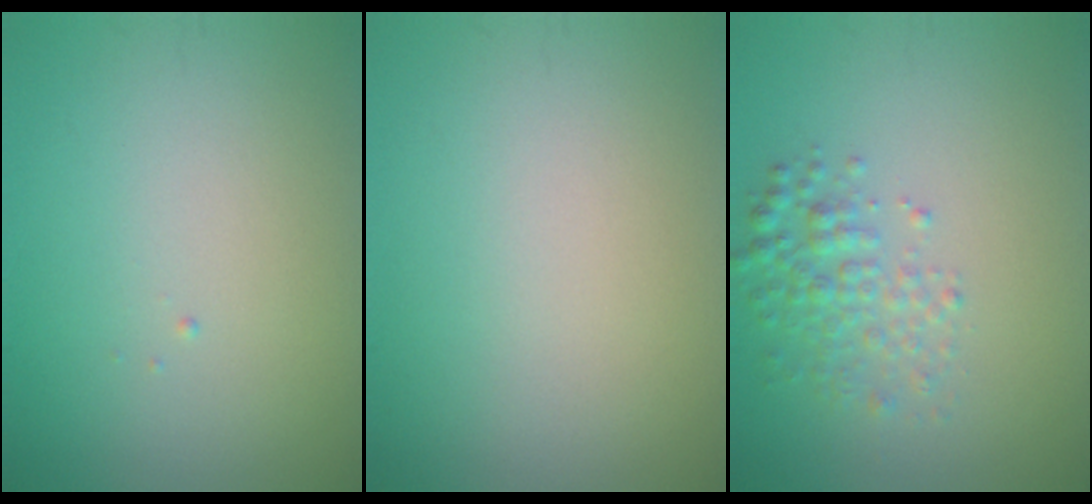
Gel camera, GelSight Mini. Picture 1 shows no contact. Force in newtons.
{"total": 0.0}
{"total": 2.7, "press": 2.7, "slide": 0.1}